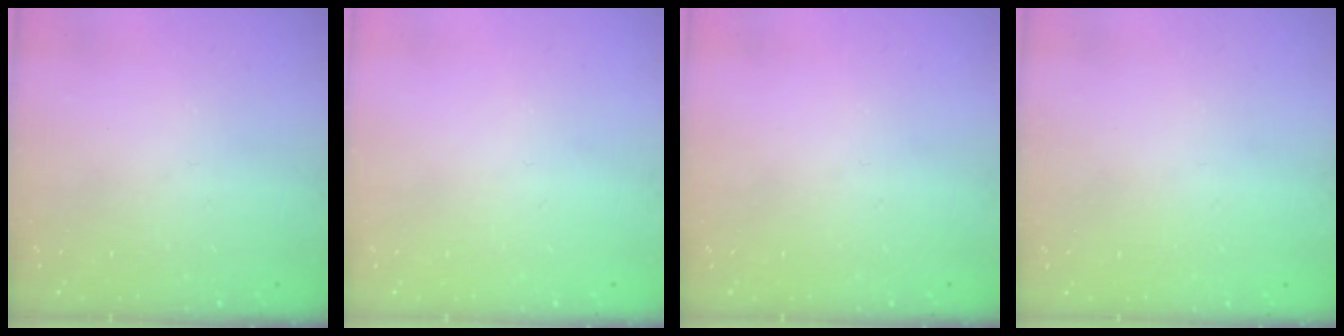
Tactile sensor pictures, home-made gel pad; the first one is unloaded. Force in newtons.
{"total": 0.0}
{"total": 0.0}
{"total": 0.7, "press": 0.7, "slide": 0.3}